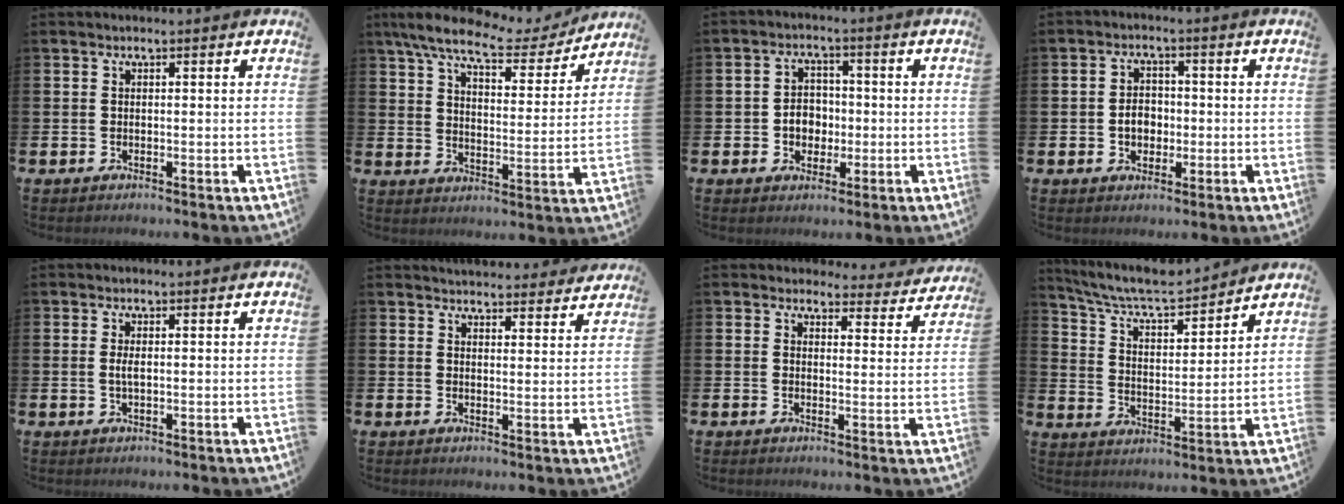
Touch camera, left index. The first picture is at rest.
{"total": 9.0, "force": [7.8, 2.0, 4.1], "torque": [-0.097, -0.047, 0.131]}
{"total": 4.0, "force": [-0.6, 3.4, 2.0], "torque": [-0.028, 0.003, -0.019]}
{"total": 3.5, "force": [-0.7, 2.8, 2.0], "torque": [-0.025, 0.000, -0.020]}
{"total": 1.6, "force": [0.1, 0.6, 1.5], "torque": [-0.027, 0.002, -0.001]}
{"total": 4.2, "force": [4.1, 0.6, 0.1], "torque": [0.001, -0.028, 0.073]}
{"total": 3.5, "force": [3.2, 1.4, 0.2], "torque": [0.001, -0.028, 0.051]}
{"total": 7.6, "force": [7.1, 1.3, 2.4], "torque": [-0.080, -0.049, 0.123]}